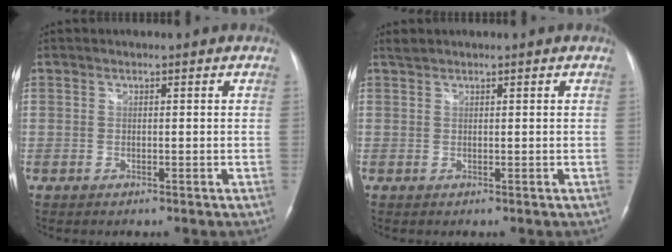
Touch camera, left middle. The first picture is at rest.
{"total": 0.8, "force": [0.8, 0.1, 0.1], "torque": [-0.010, 0.010, 0.021]}